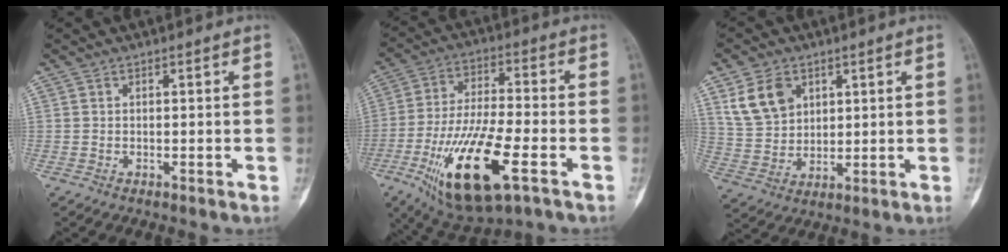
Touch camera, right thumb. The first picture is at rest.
{"total": 20.3, "force": [-8.1, 6.8, 17.4], "torque": [-0.342, 0.014, -0.132]}
{"total": 9.6, "force": [4.4, 6.9, 4.9], "torque": [-0.076, -0.015, 0.096]}